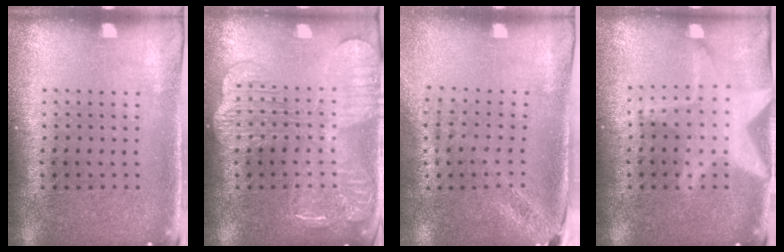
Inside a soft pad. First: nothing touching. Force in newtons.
{"total": 2.6, "press": 2.6, "slide": 0.3}
{"total": 1.8, "press": 1.5, "slide": 1.1}
{"total": 3.0, "press": 3.0, "slide": 0.3}